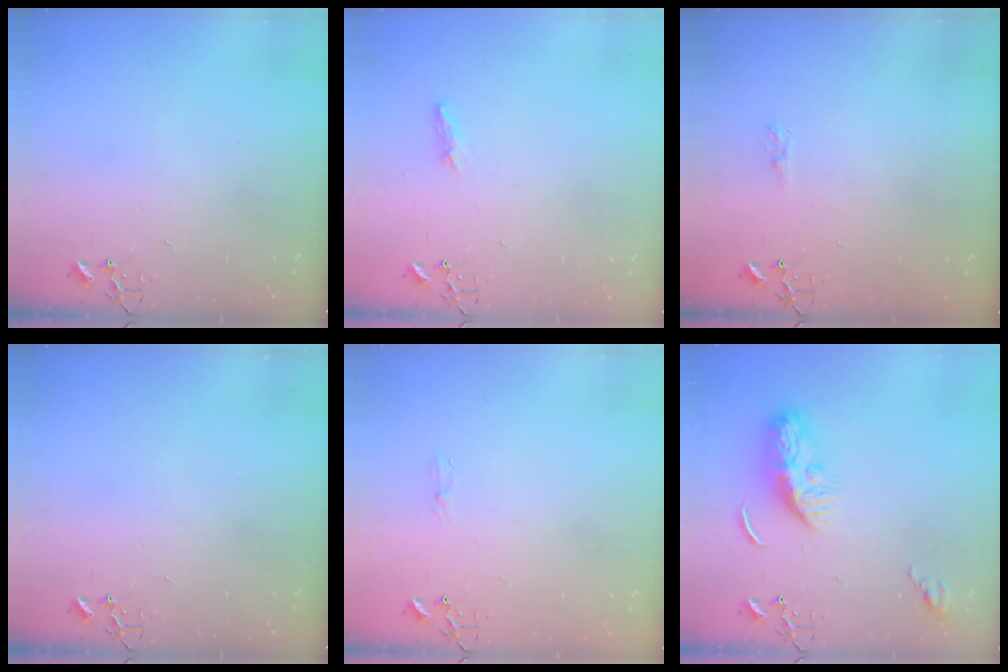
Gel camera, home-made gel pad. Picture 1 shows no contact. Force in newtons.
{"total": 5.9, "press": 5.8, "slide": 0.7}
{"total": 5.1, "press": 5.1, "slide": 0.4}
{"total": 0.0}
{"total": 5.5, "press": 5.4, "slide": 0.6}
{"total": 10.3, "press": 10.2, "slide": 0.9}